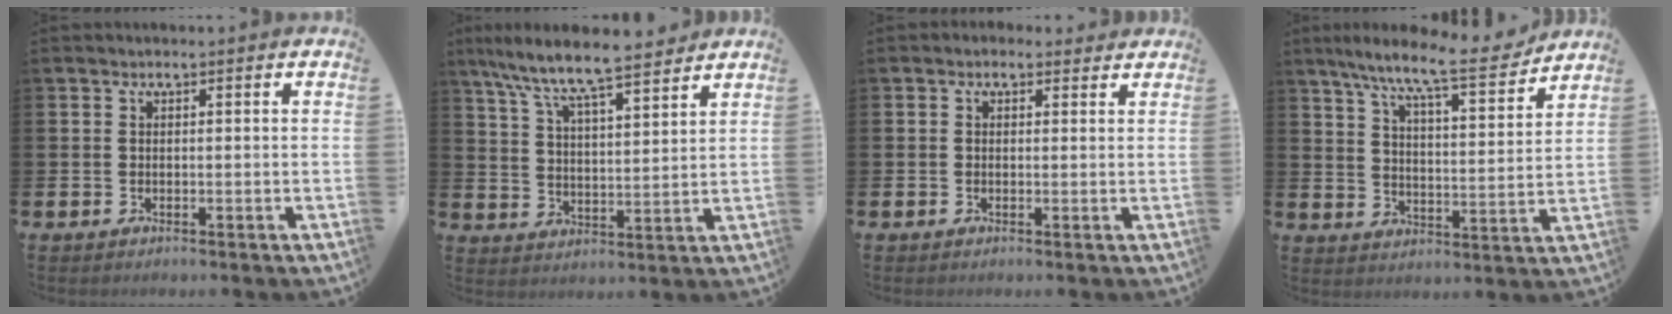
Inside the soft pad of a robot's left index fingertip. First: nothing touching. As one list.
[{"total": 8.4, "force": [7.9, 0.7, 2.8], "torque": [-0.088, -0.052, 0.141]}, {"total": 1.1, "force": [0.6, 0.8, 0.3], "torque": [-0.004, 0.009, 0.010]}, {"total": 10.1, "force": [8.7, 0.7, 5.1], "torque": [-0.113, -0.056, 0.143]}]